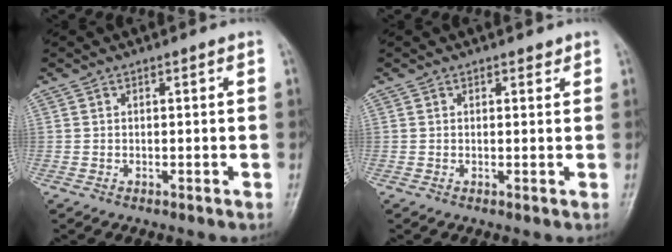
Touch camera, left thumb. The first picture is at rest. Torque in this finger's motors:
{"motor_torque": [-0.31, 0.06, -0.14, -0.21, -0.02]}